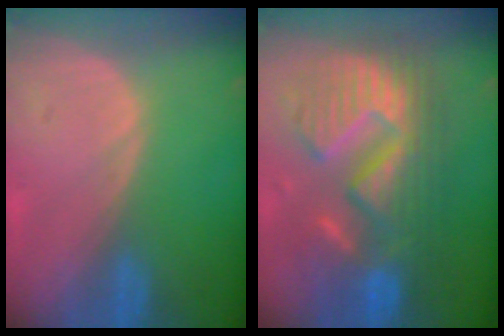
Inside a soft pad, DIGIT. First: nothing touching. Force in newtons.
{"total": 13.1, "press": 13.0, "slide": 1.4}